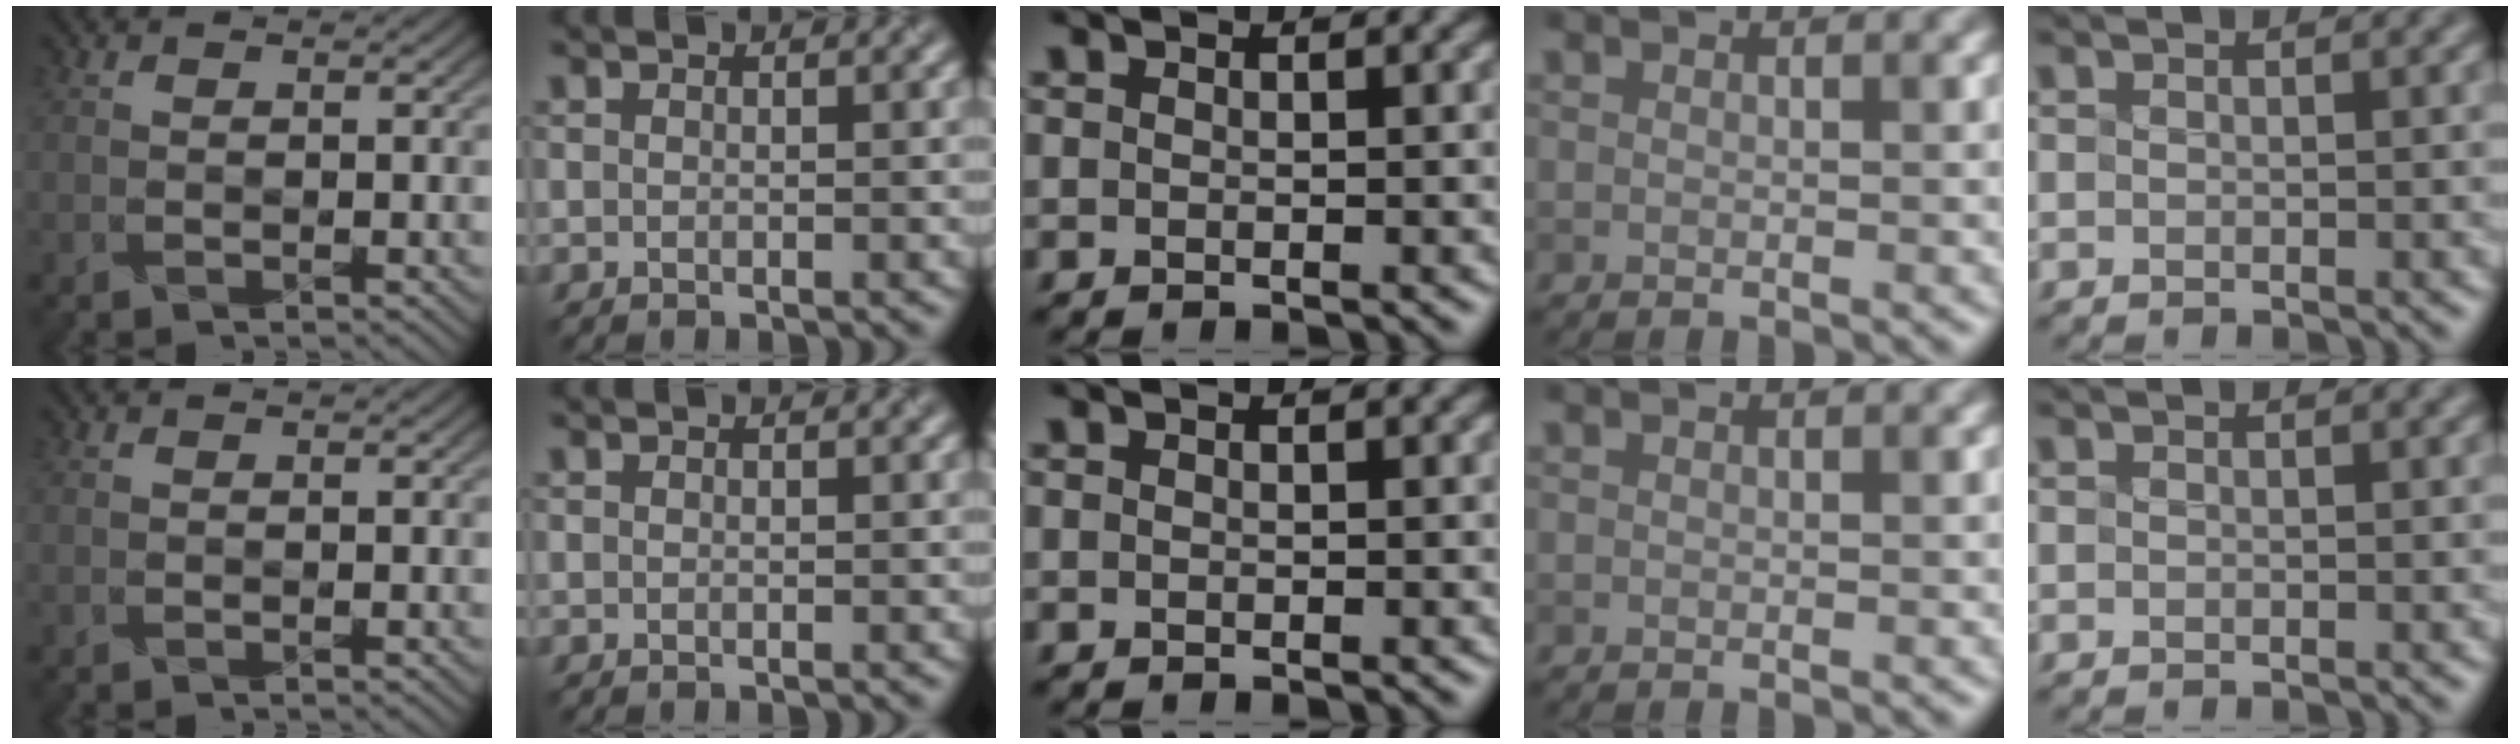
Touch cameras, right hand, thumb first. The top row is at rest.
{}